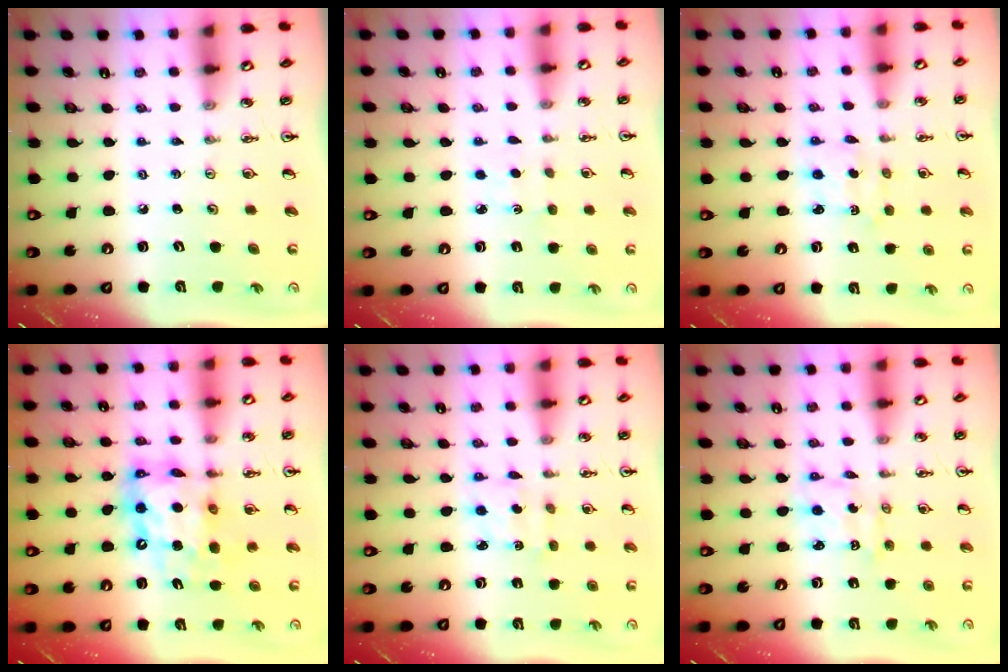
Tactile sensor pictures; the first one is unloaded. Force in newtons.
{"total": 1.8, "press": 1.7, "slide": 0.3}
{"total": 2.1, "press": 2.1, "slide": 0.4}
{"total": 13.8, "press": 13.7, "slide": 1.2}
{"total": 2.6, "press": 2.6, "slide": 0.6}
{"total": 1.9, "press": 1.9, "slide": 0.1}